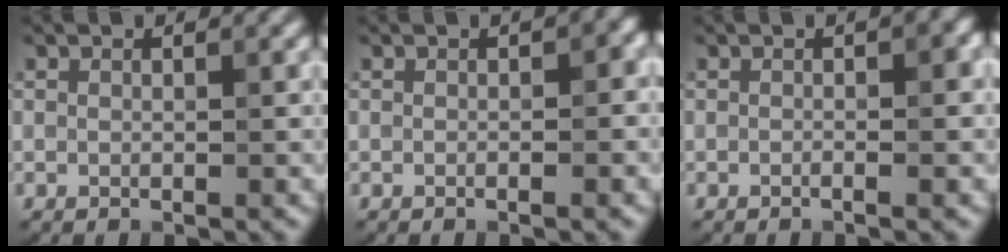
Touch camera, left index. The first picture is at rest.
{"total": 2.3, "force": [-0.3, 0.4, 2.2], "torque": [-0.024, 0.003, -0.002]}
{"total": 2.3, "force": [-0.2, 0.5, 2.2], "torque": [-0.026, -0.005, -0.010]}